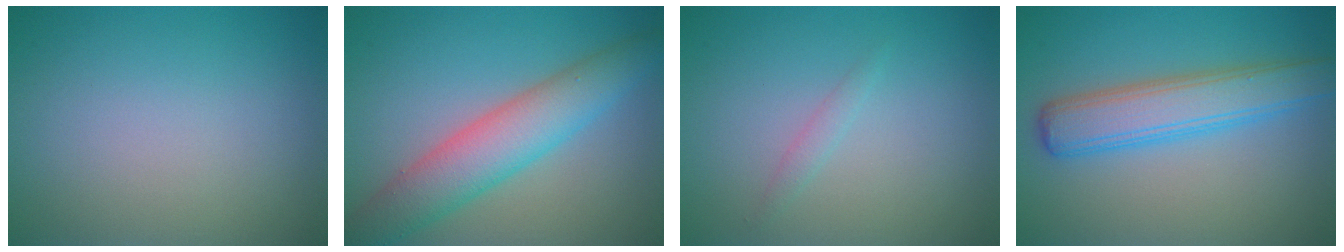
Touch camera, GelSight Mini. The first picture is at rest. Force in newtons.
{"total": 6.2, "press": 6.2, "slide": 0.1}
{"total": 0.8, "press": 0.8, "slide": 0.0}
{"total": 5.3, "press": 5.3, "slide": 0.1}